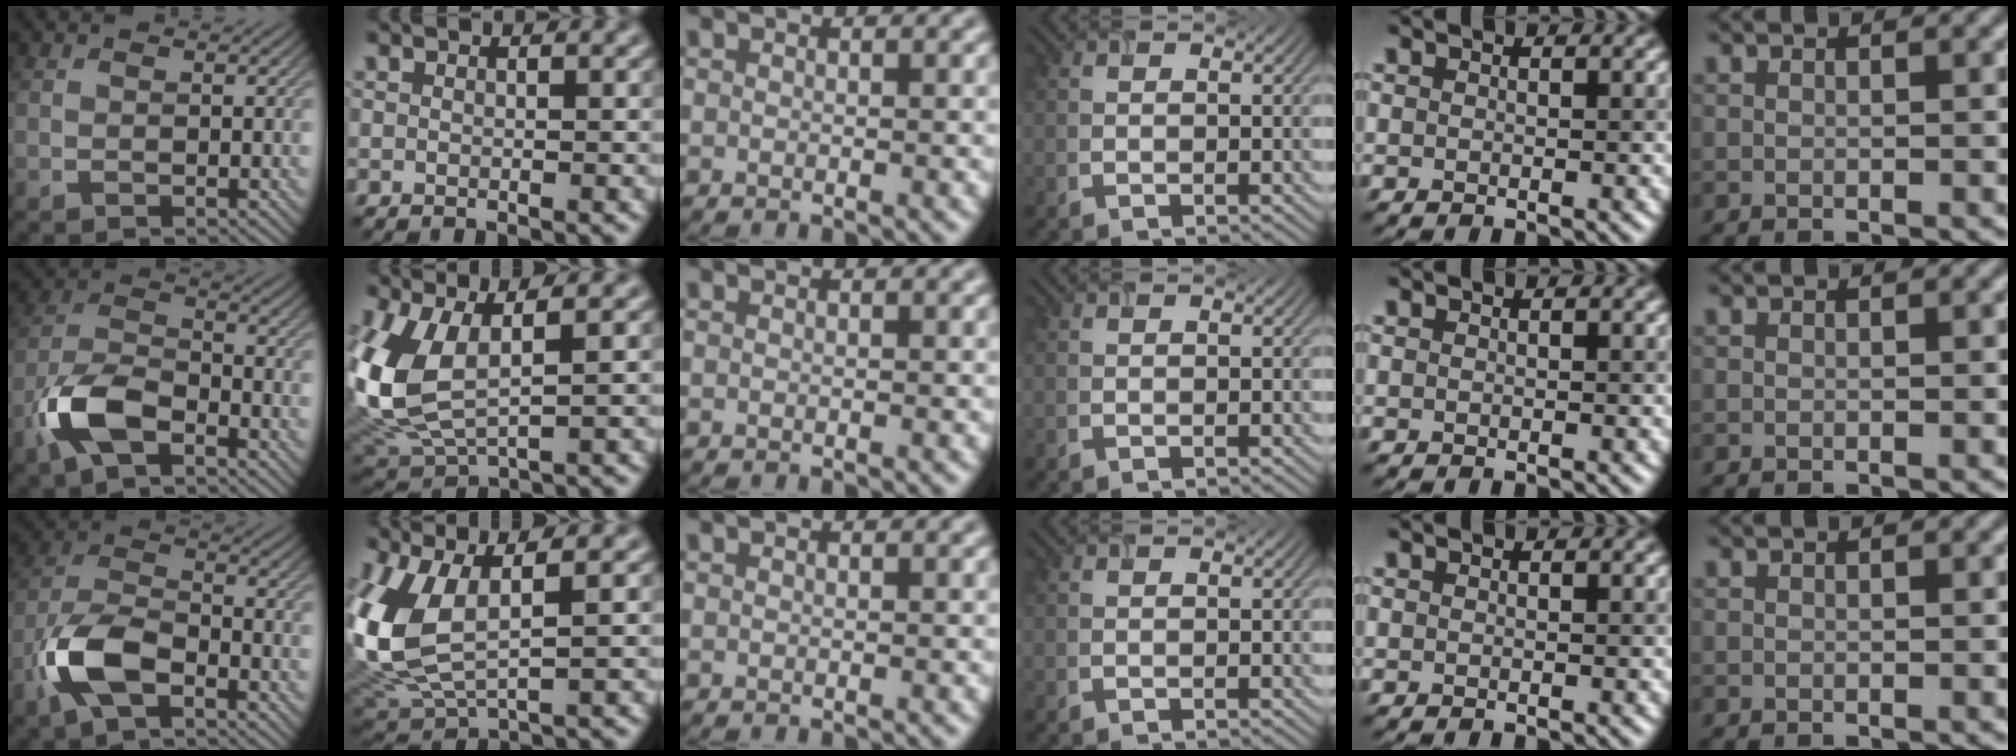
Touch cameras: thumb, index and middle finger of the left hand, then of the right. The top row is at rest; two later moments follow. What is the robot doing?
{"motion": "insert", "object": "airpods case & airpods"}